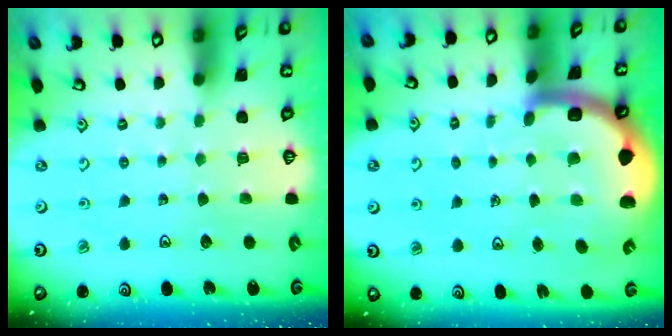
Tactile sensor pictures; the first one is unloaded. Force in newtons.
{"total": 7.7, "press": 7.5, "slide": 1.7}